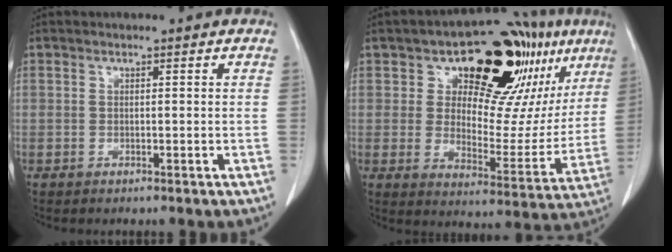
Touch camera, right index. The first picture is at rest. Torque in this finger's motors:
{"motor_torque": [0.26, 0.57, 0.17, 0.06]}